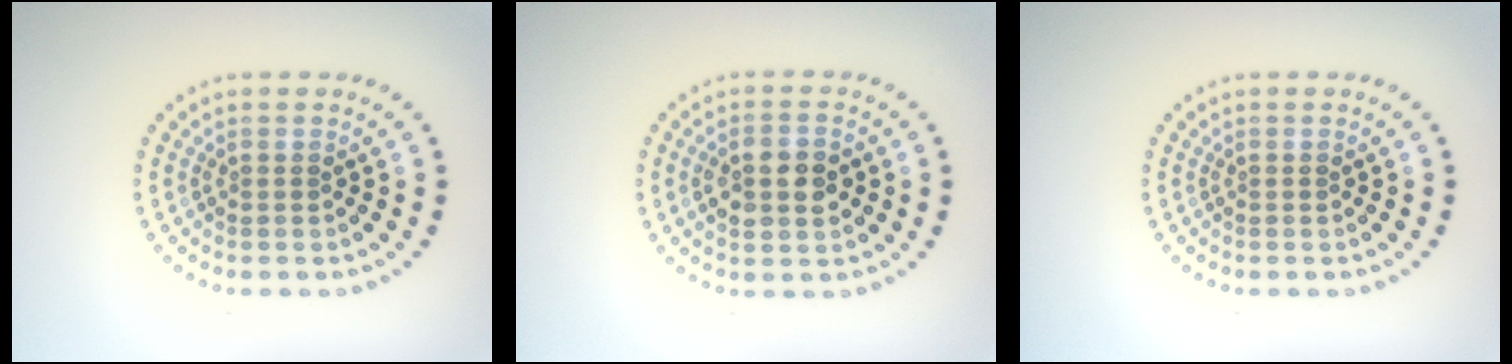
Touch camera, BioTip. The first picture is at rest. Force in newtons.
{"total": 3.8, "press": 3.8, "slide": 0.2}
{"total": 0.0}